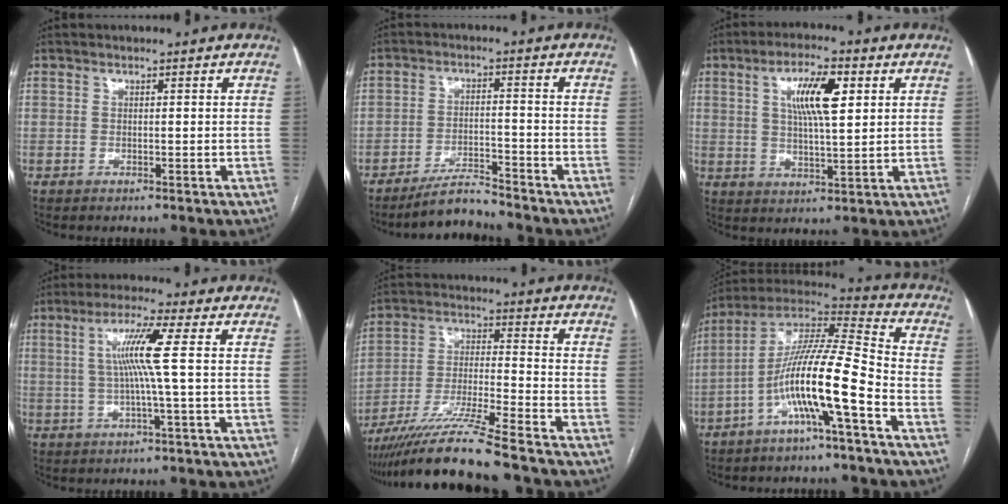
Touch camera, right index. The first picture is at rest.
{"total": 5.2, "force": [-5.1, 0.5, 1.3], "torque": [-0.023, -0.009, -0.090]}
{"total": 9.0, "force": [3.0, 2.1, 8.3], "torque": [-0.150, 0.009, 0.053]}
{"total": 7.4, "force": [0.9, -1.2, 7.2], "torque": [-0.137, 0.006, 0.019]}
{"total": 14.4, "force": [-11.9, -0.8, 8.1], "torque": [-0.149, -0.021, -0.210]}
{"total": 14.4, "force": [-5.6, 0.2, 13.3], "torque": [-0.245, 0.014, -0.107]}